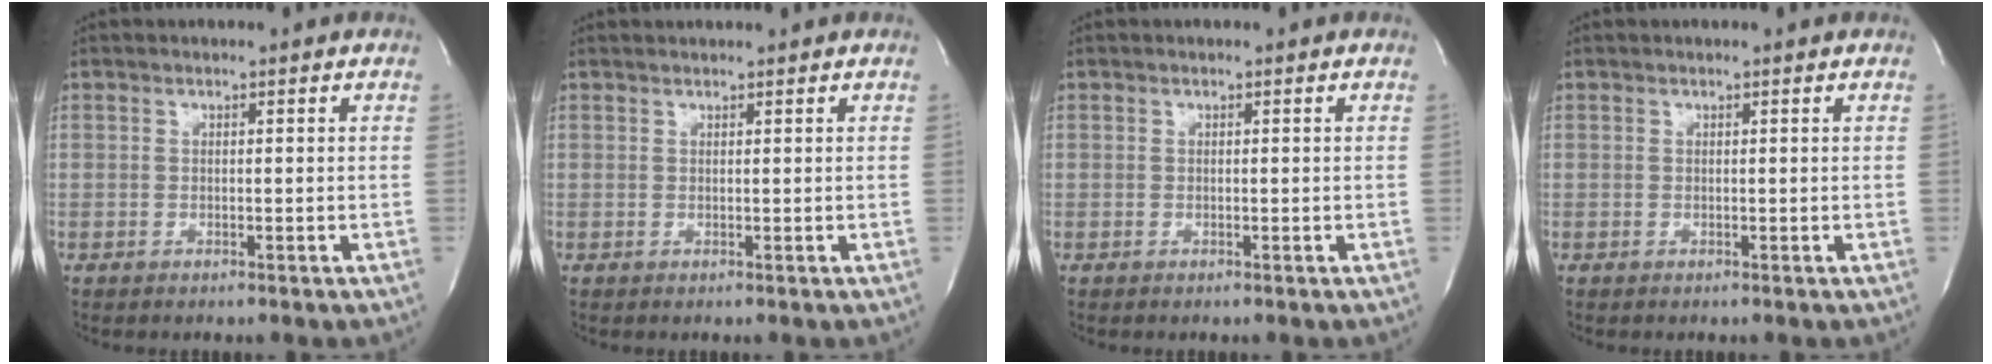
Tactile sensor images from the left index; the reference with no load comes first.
{"total": 1.7, "force": [1.6, 0.0, 0.7], "torque": [-0.016, 0.022, 0.022]}
{"total": 0.0}
{"total": 0.0}